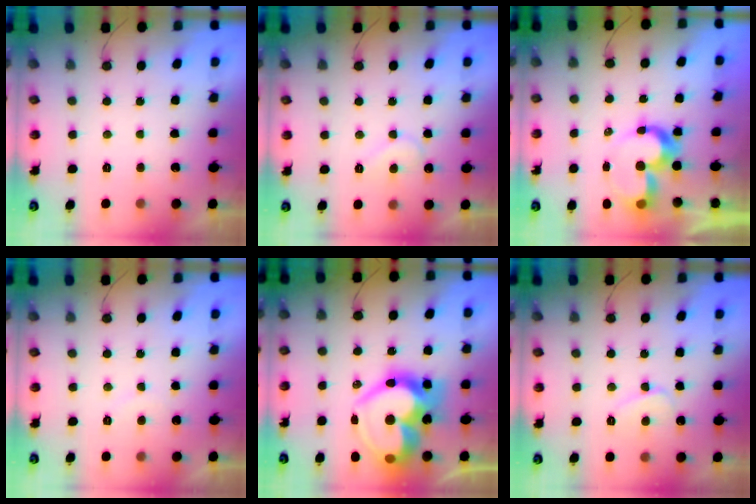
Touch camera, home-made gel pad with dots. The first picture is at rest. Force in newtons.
{"total": 6.8, "press": 6.8, "slide": 0.6}
{"total": 10.3, "press": 10.2, "slide": 0.7}
{"total": 4.2, "press": 4.2, "slide": 0.3}
{"total": 27.0, "press": 26.9, "slide": 2.6}
{"total": 5.8, "press": 5.8, "slide": 0.5}